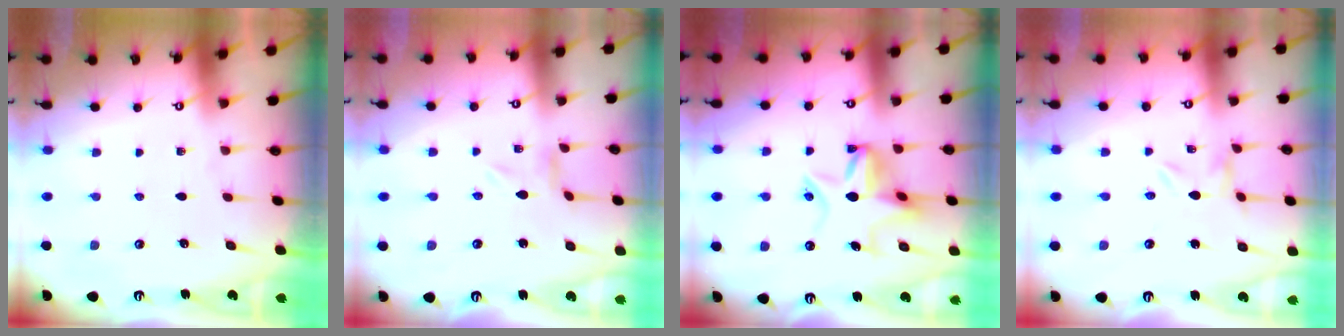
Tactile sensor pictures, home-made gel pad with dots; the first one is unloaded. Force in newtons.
{"total": 0.0}
{"total": 8.6, "press": 8.5, "slide": 1.3}
{"total": 0.0}